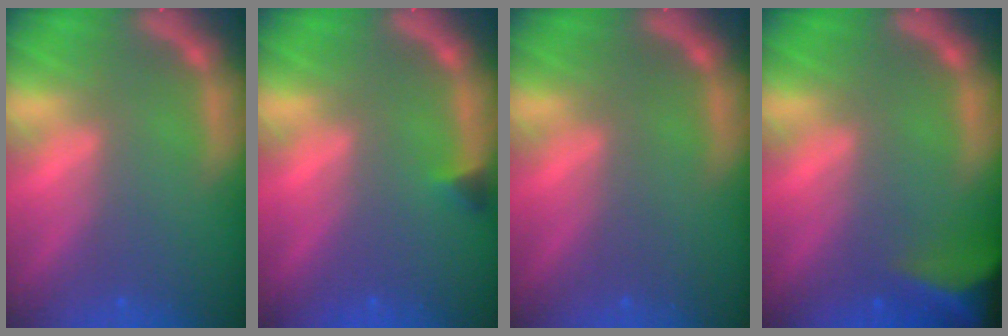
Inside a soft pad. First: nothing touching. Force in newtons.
{"total": 0.9}
{"total": 0.0}
{"total": 8.9}